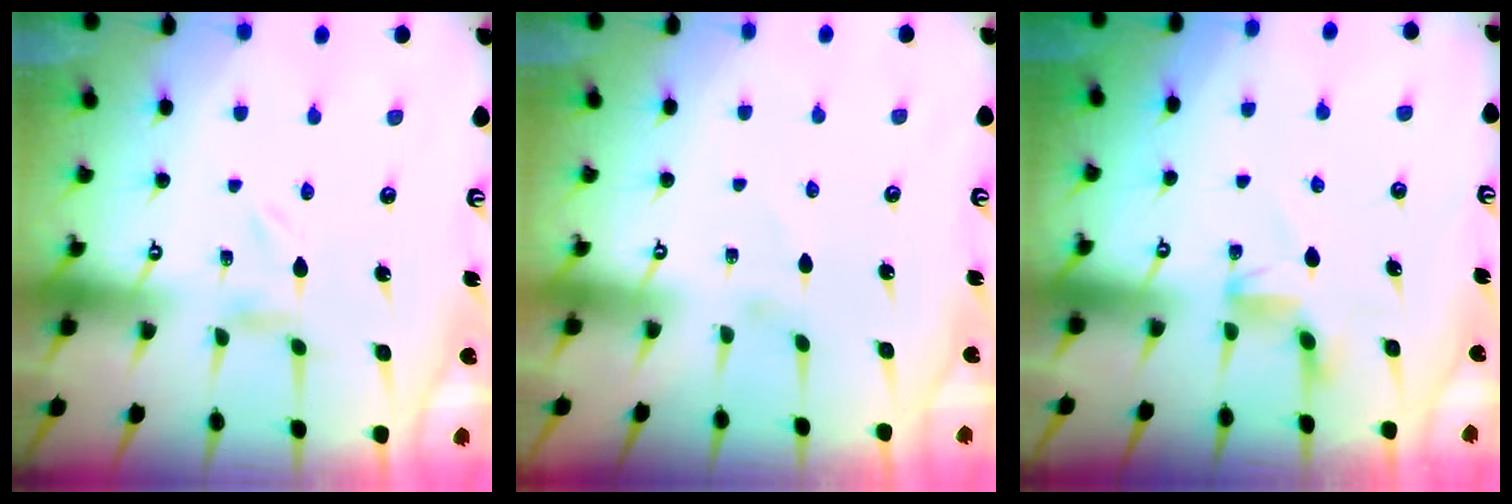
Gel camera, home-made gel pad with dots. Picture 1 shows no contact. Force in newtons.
{"total": 0.8, "press": 0.8, "slide": 0.1}
{"total": 3.7, "press": 3.4, "slide": 1.5}